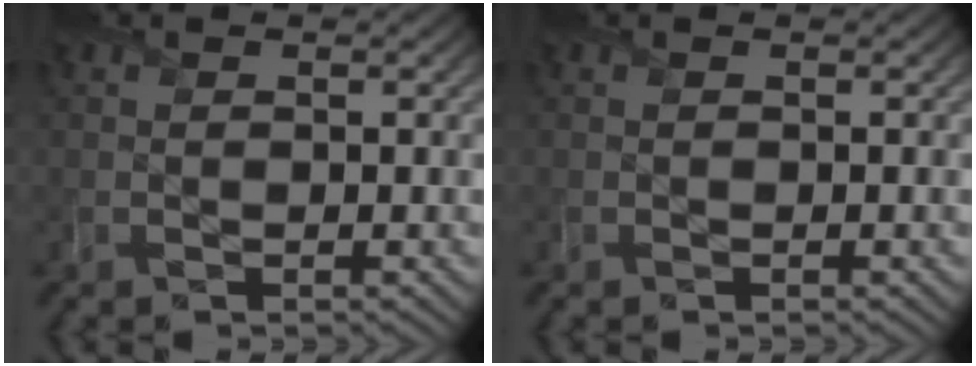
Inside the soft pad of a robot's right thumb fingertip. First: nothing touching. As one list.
[{"total": 0.0}]